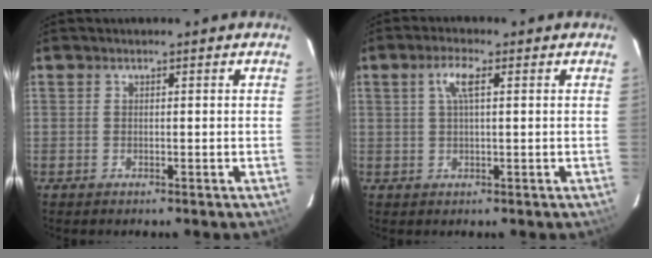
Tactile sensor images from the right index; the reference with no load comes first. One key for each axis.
{"total": 3.7, "fx": 1.2, "fy": 0.9, "fz": 3.4, "tx": -0.069, "ty": 0.008, "tz": 0.023}